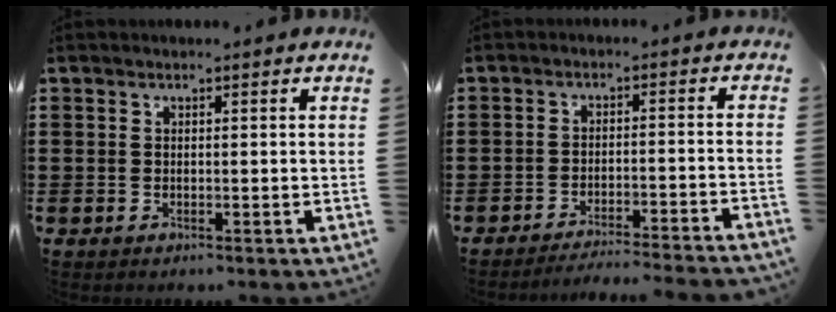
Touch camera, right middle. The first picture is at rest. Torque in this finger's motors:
{"motor_torque": [2.14, 0.00, 0.18, 0.08]}